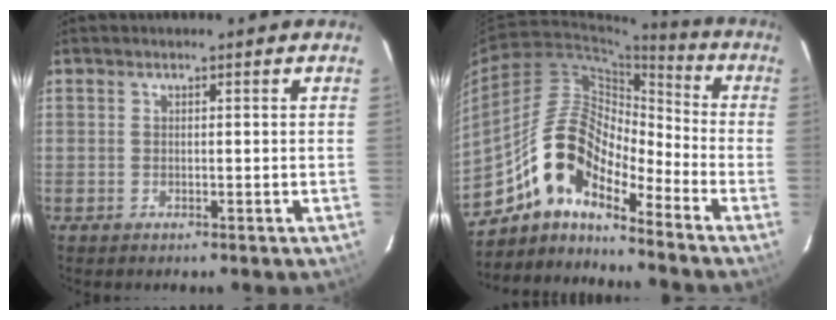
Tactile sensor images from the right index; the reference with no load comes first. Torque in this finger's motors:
{"motor_torque": [1.11, -1.02, 0.78, 0.21]}